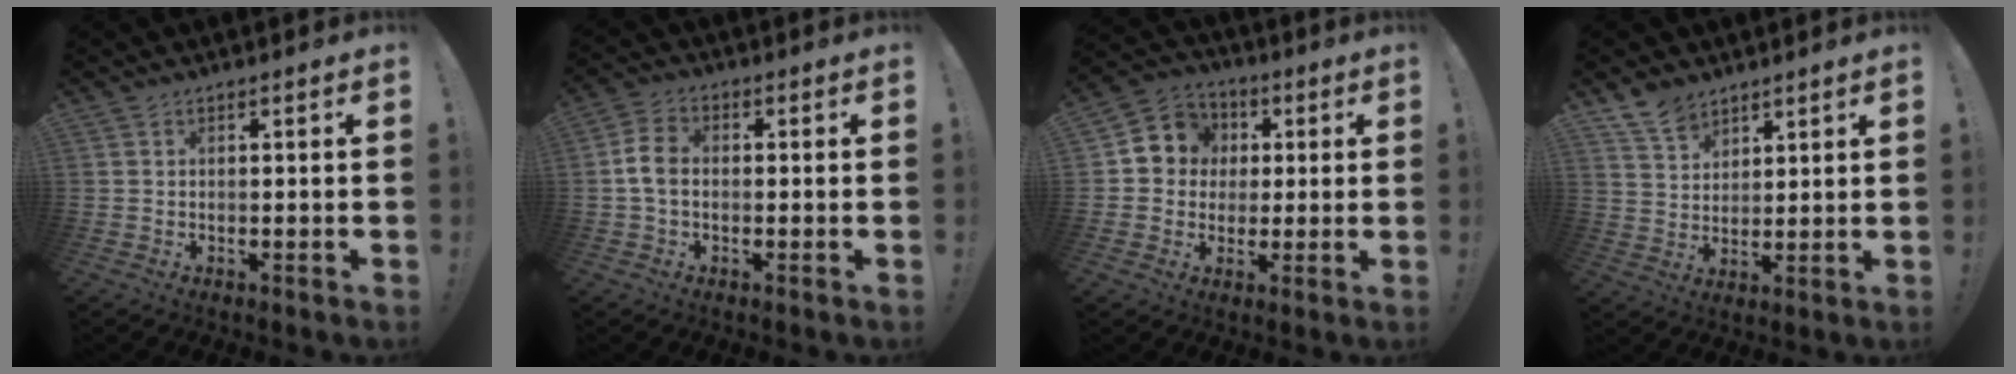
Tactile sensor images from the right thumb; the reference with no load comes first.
{"total": 6.8, "force": [-0.5, 4.7, 4.9], "torque": [-0.102, 0.012, -0.006]}
{"total": 9.3, "force": [0.9, 8.9, 2.8], "torque": [-0.036, 0.008, 0.026]}
{"total": 8.6, "force": [6.7, 4.8, 2.2], "torque": [-0.042, -0.041, 0.131]}